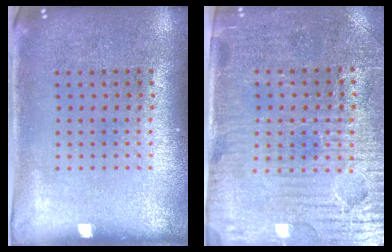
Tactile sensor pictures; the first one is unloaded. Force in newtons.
{"total": 3.8, "press": 3.6, "slide": 1.3}